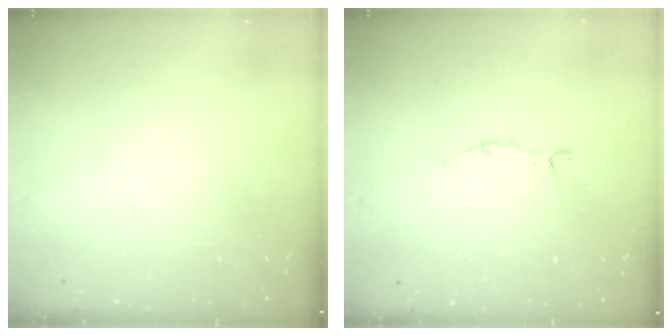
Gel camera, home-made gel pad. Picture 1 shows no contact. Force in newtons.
{"total": 2.8, "press": 2.8, "slide": 0.4}